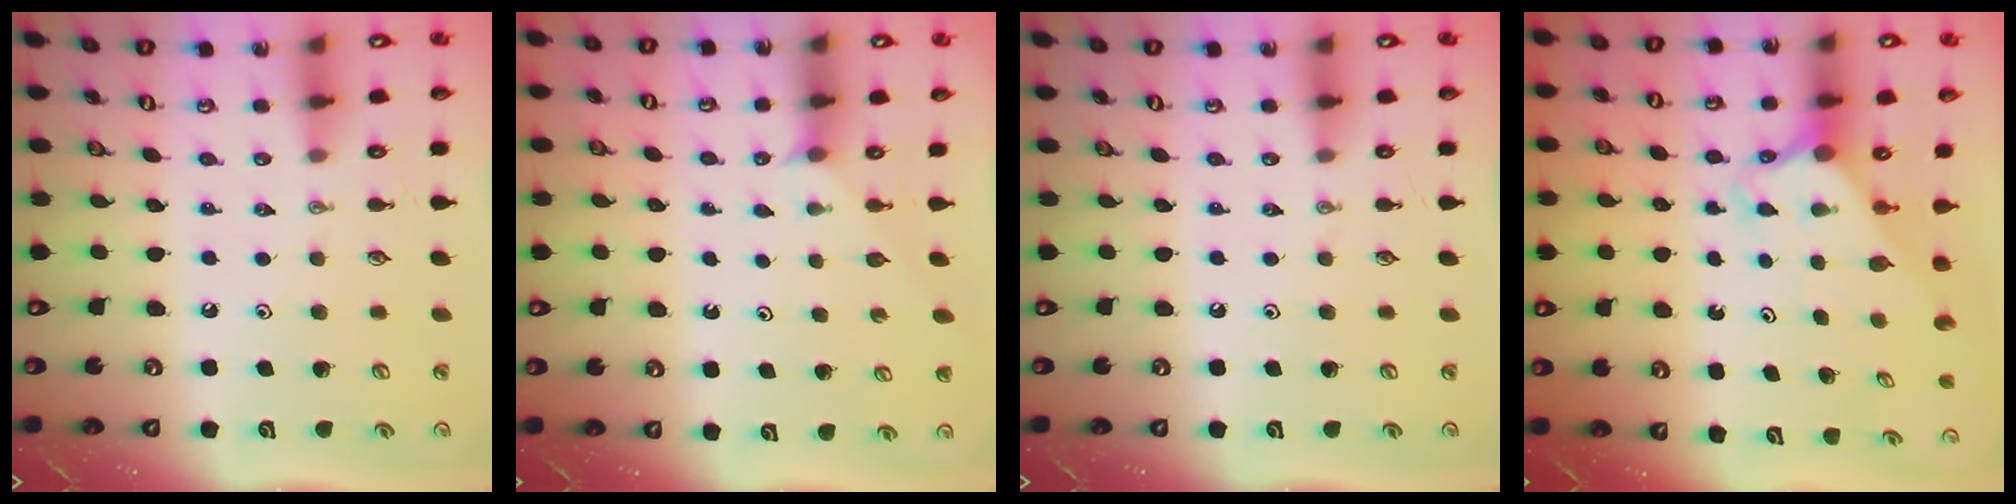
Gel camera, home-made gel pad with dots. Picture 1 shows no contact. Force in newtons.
{"total": 2.5, "press": 2.5, "slide": 0.3}
{"total": 0.0}
{"total": 2.6, "press": 2.6, "slide": 0.1}